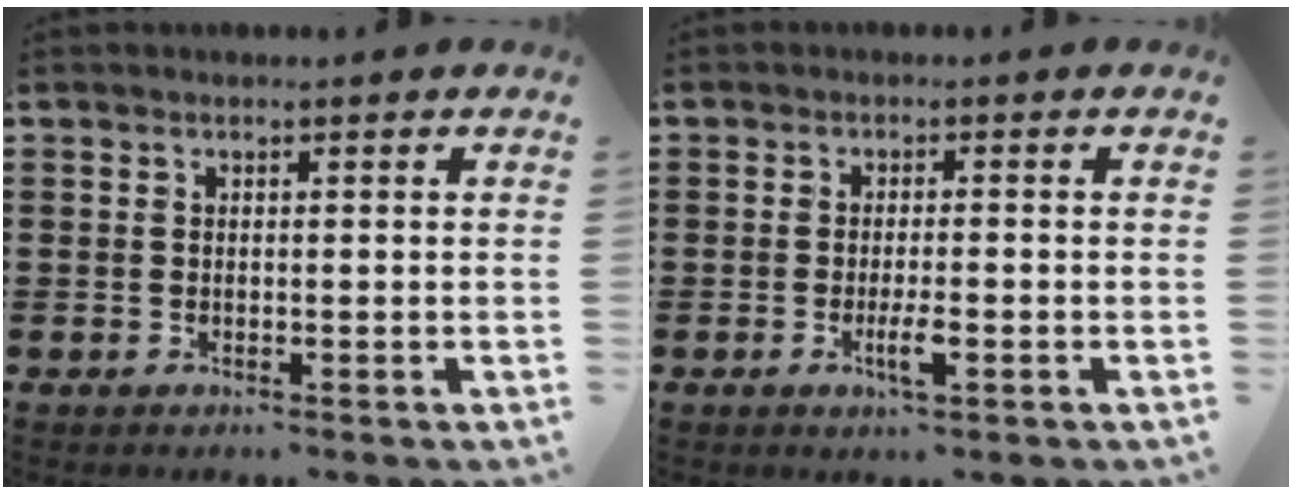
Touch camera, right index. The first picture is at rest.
{"total": 3.4, "force": [-1.4, 0.6, 3.1], "torque": [-0.066, -0.005, -0.028]}